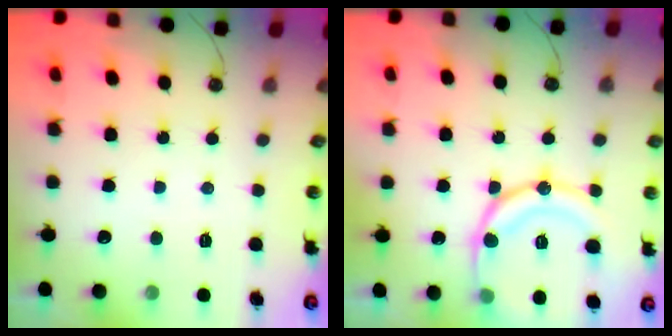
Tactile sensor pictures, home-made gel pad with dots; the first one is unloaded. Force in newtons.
{"total": 17.3, "press": 17.2, "slide": 1.9}